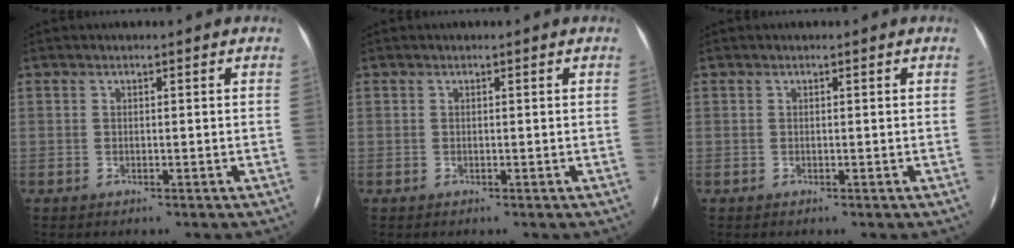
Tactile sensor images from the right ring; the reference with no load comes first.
{"total": 0.0}
{"total": 0.0}